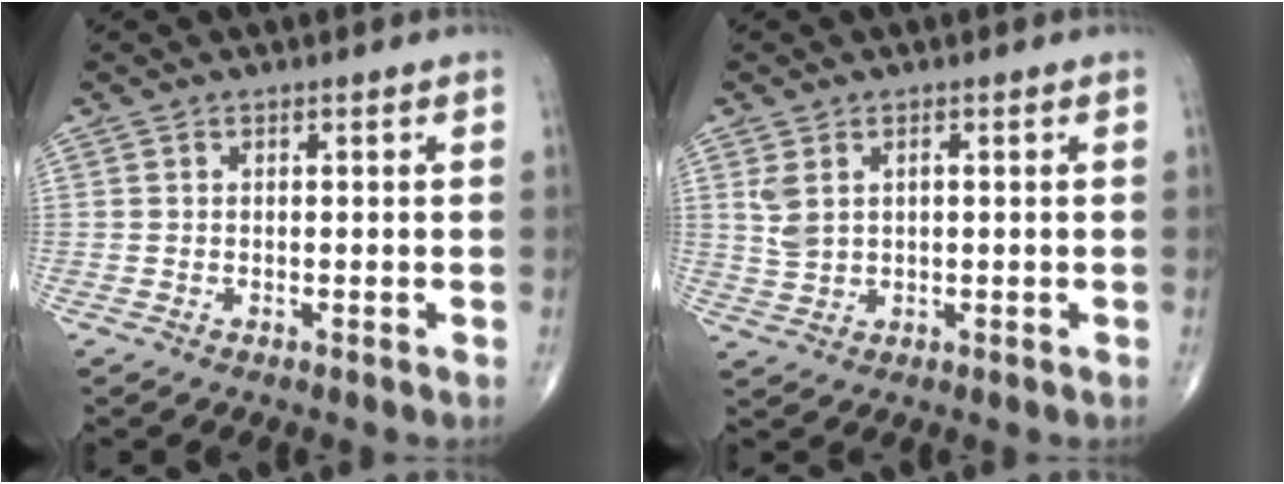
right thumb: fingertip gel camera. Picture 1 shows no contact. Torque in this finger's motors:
{"motor_torque": [0.02, 0.06, 0.38, 0.16, 0.10]}